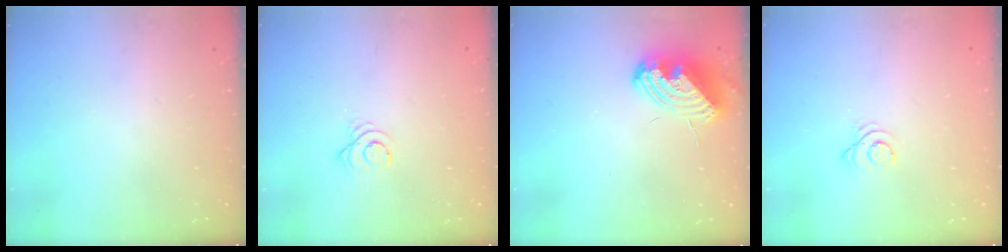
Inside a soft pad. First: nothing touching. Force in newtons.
{"total": 2.9, "press": 2.9, "slide": 0.4}
{"total": 12.1, "press": 12.0, "slide": 1.3}
{"total": 2.3, "press": 2.3, "slide": 0.3}